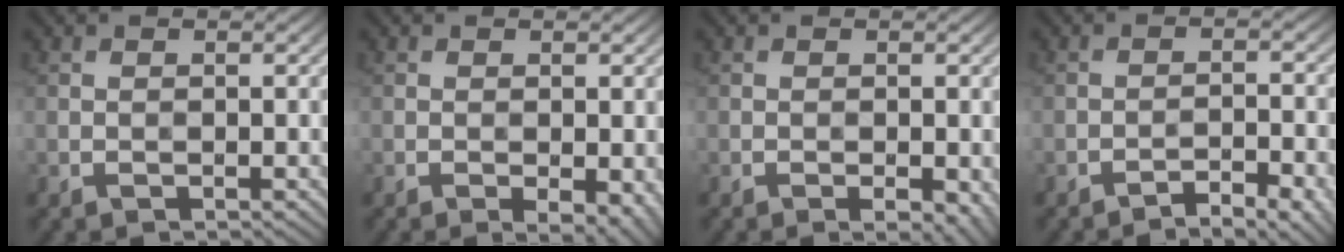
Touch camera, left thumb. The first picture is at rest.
{"total": 3.2, "force": [-1.2, 1.1, 2.7], "torque": [-0.037, -0.006, -0.012]}
{"total": 2.4, "force": [-0.9, 0.7, 2.1], "torque": [-0.031, -0.002, -0.010]}
{"total": 6.7, "force": [-5.0, 1.2, 4.3], "torque": [-0.070, 0.013, -0.069]}